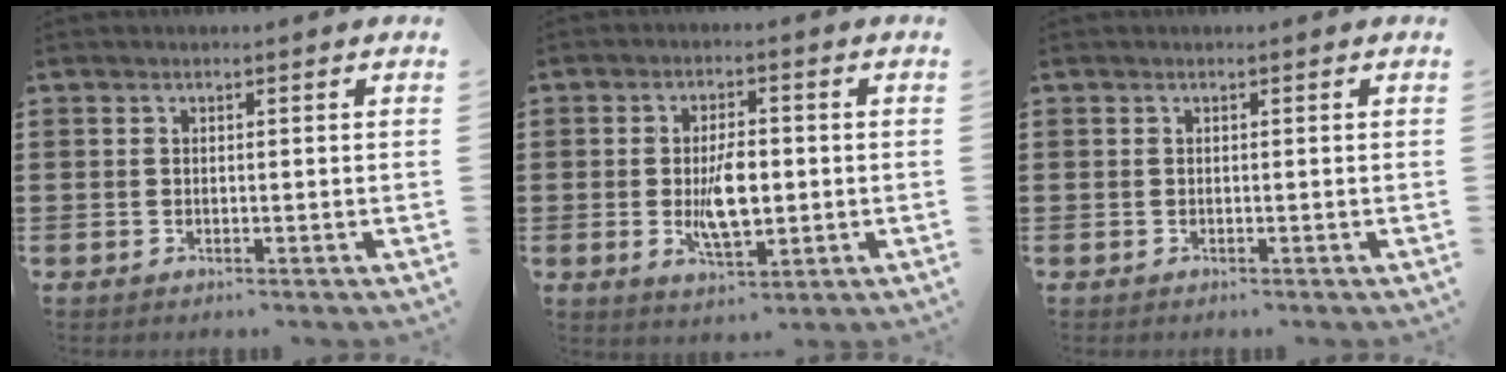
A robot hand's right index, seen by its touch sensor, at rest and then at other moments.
{"total": 7.1, "force": [-0.7, 3.1, 6.3], "torque": [-0.116, -0.004, -0.016]}
{"total": 0.0}